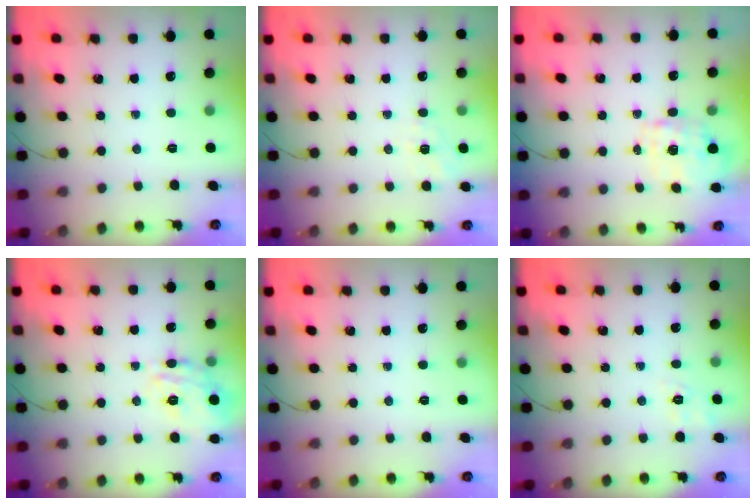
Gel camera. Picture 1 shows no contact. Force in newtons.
{"total": 7.0, "press": 6.7, "slide": 2.0}
{"total": 1.7, "press": 1.6, "slide": 0.5}
{"total": 17.0, "press": 16.9, "slide": 1.0}
{"total": 0.0}
{"total": 4.8, "press": 4.3, "slide": 2.2}